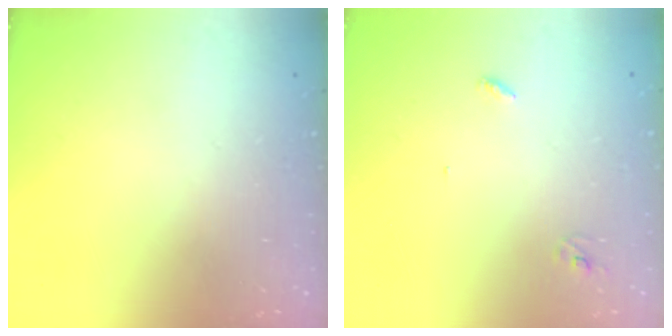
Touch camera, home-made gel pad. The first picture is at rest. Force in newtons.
{"total": 2.8, "press": 2.8, "slide": 0.3}